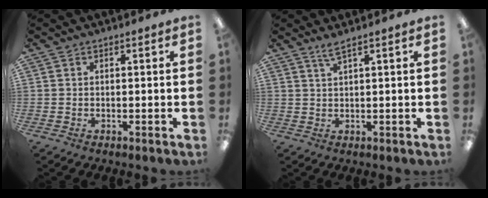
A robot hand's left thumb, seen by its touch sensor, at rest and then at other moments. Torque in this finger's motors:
{"motor_torque": [-0.25, -0.23, 0.41, -0.21, -0.01]}